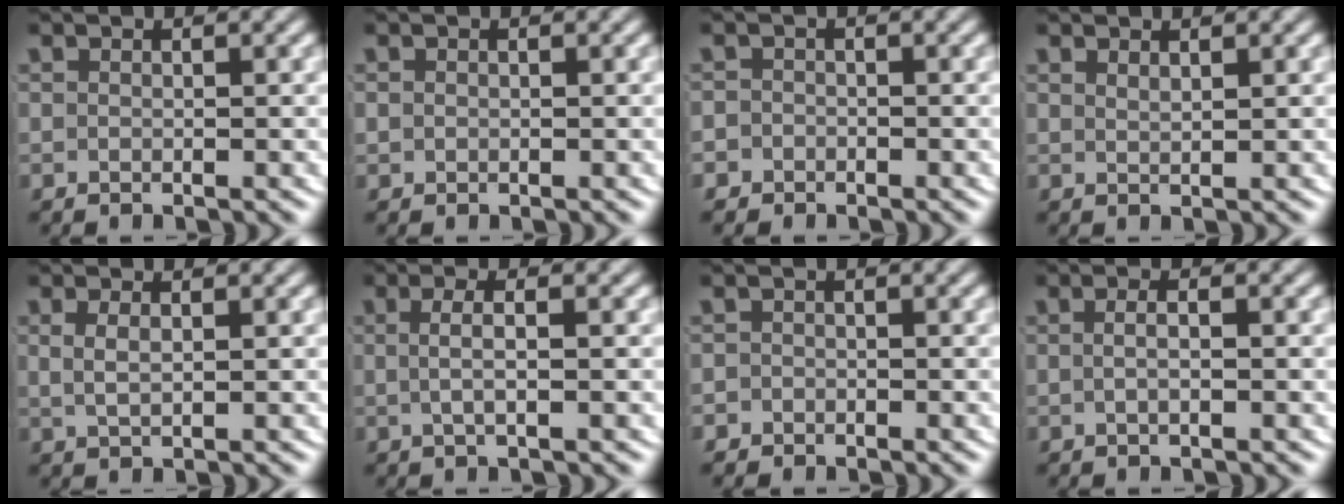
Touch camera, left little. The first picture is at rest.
{"total": 0.6, "force": [0.1, 0.6, 0.2], "torque": [-0.010, -0.006, 0.005]}
{"total": 2.6, "force": [-1.3, 2.2, -0.1], "torque": [-0.003, -0.008, -0.026]}
{"total": 0.9, "force": [0.9, -0.2, 0.2], "torque": [-0.003, -0.004, 0.022]}
{"total": 1.7, "force": [0.6, 0.8, 1.4], "torque": [-0.026, -0.002, 0.018]}
{"total": 2.2, "force": [0.0, 0.3, 2.2], "torque": [-0.039, 0.000, 0.002]}
{"total": 1.6, "force": [-1.0, 1.2, -0.3], "torque": [0.005, -0.009, -0.017]}
{"total": 1.4, "force": [-0.4, 0.3, 1.3], "torque": [-0.021, -0.001, -0.007]}